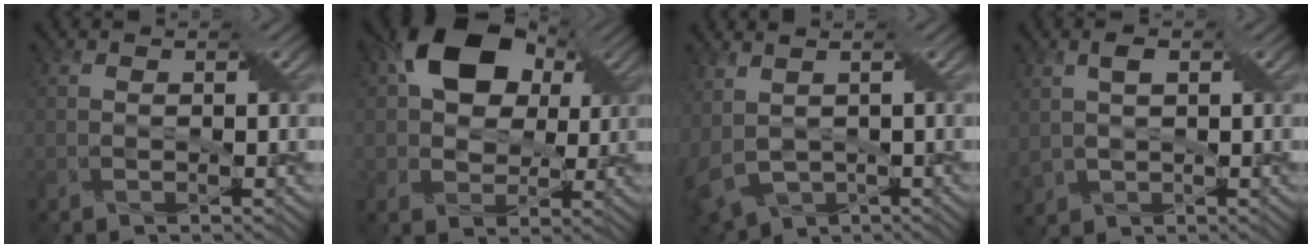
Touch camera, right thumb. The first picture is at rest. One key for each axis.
{"total": 12.6, "fx": 4.7, "fy": 9.3, "fz": 7.1, "tx": -0.141, "ty": 0.033, "tz": 0.064}
{"total": 7.4, "fx": -0.4, "fy": 4.3, "fz": 6.0, "tx": -0.142, "ty": -0.024, "tz": 0.006}
{"total": 4.3, "fx": 0.8, "fy": 3.0, "fz": 3.0, "tx": -0.072, "ty": -0.003, "tz": 0.013}